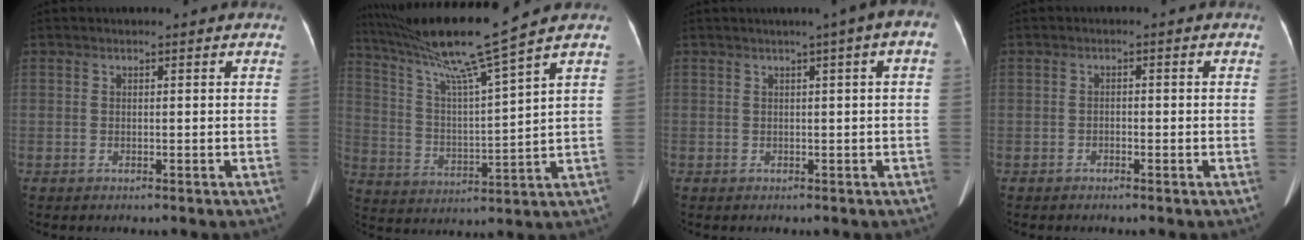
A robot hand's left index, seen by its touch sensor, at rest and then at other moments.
{"total": 14.2, "force": [11.3, -3.0, 8.0], "torque": [-0.146, -0.009, 0.205]}
{"total": 3.4, "force": [1.0, 0.6, 3.2], "torque": [-0.038, 0.025, 0.008]}
{"total": 0.8, "force": [-0.6, 0.3, 0.4], "torque": [-0.004, 0.003, -0.012]}